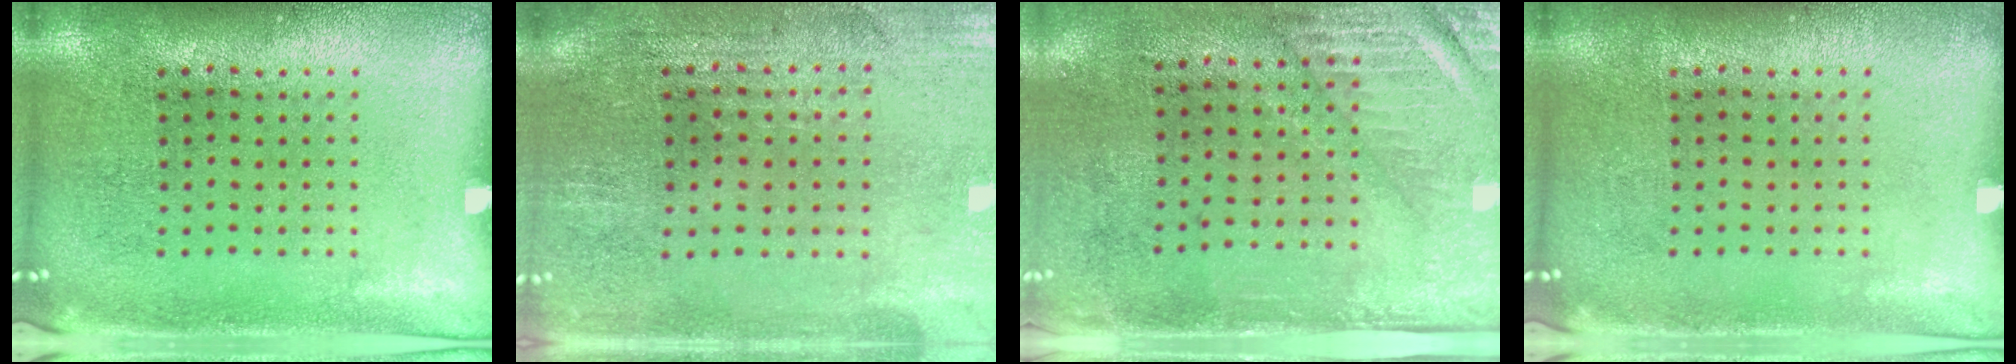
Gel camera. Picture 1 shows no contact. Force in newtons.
{"total": 0.6, "press": 0.5, "slide": 0.3}
{"total": 2.9, "press": 2.4, "slide": 1.6}
{"total": 0.0}